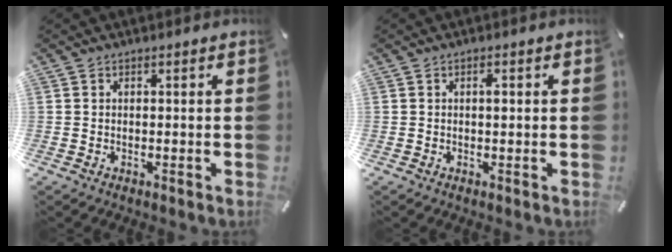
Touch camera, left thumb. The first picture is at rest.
{"total": 1.3, "force": [0.2, 0.5, 1.2], "torque": [-0.016, 0.000, 0.001]}